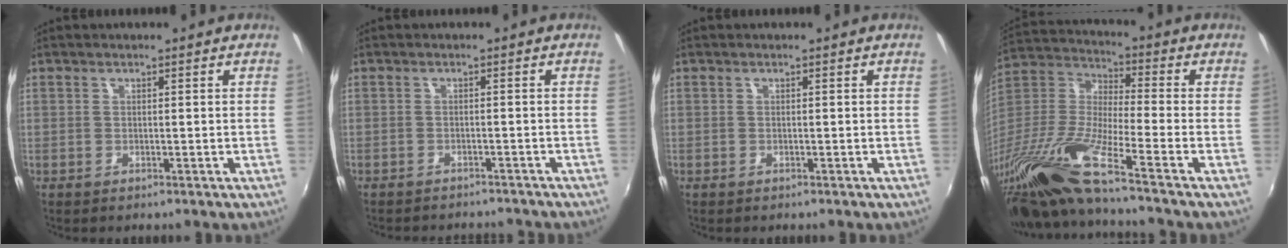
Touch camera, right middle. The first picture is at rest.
{"total": 6.8, "force": [-6.2, 1.9, 2.0], "torque": [-0.048, -0.013, -0.082]}
{"total": 0.0}
{"total": 19.2, "force": [-14.9, -0.6, 12.0], "torque": [-0.235, -0.042, -0.292]}